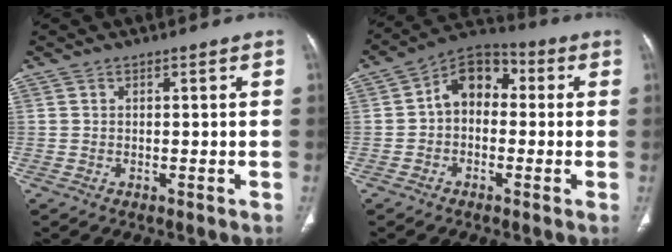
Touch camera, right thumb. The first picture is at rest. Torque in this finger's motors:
{"motor_torque": [0.75, 2.13, 1.01, -0.22, 0.06]}